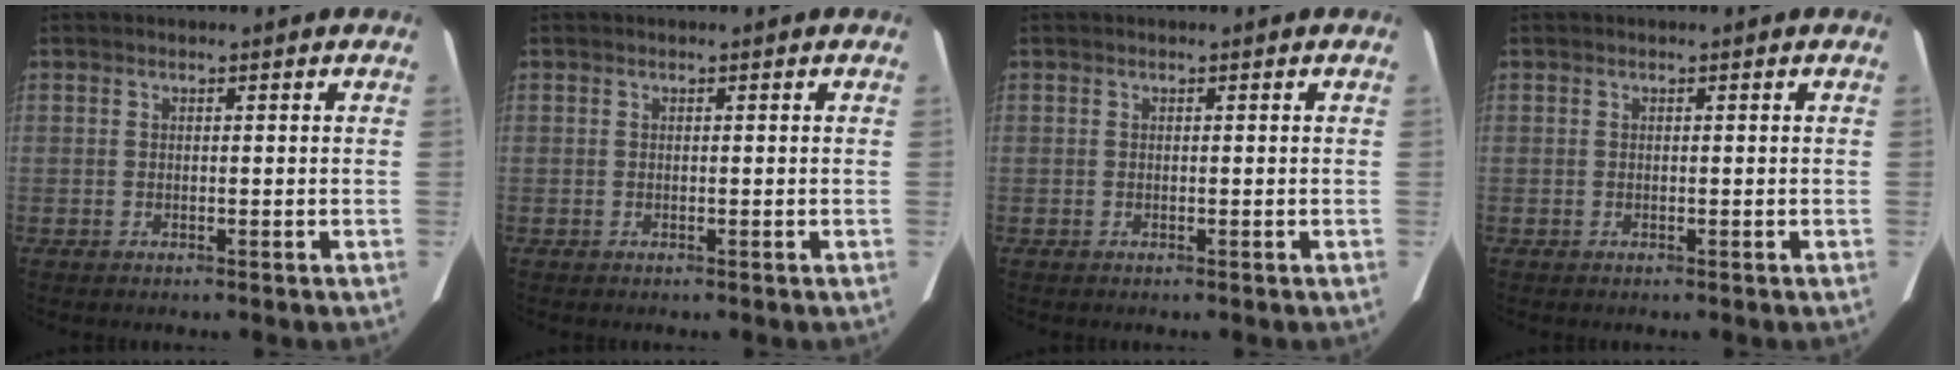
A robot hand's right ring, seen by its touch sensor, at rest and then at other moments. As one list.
[{"total": 0.0}, {"total": 0.0}, {"total": 0.0}]